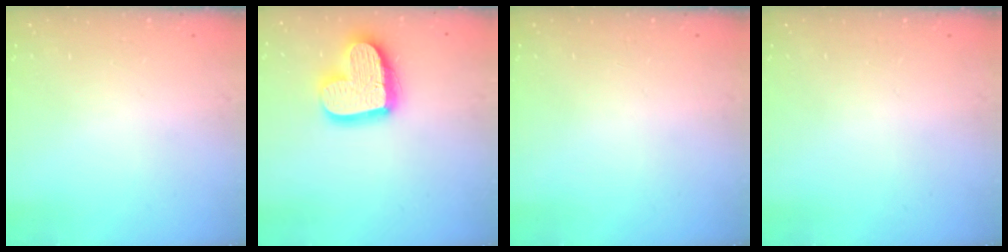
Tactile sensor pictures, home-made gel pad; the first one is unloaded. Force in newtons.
{"total": 17.3, "press": 17.3, "slide": 1.5}
{"total": 0.0}
{"total": 0.0}